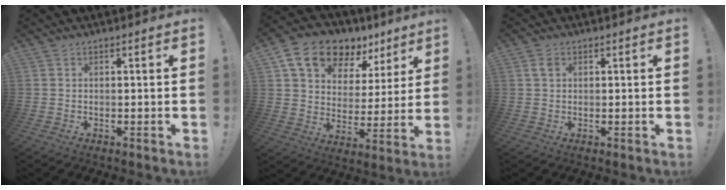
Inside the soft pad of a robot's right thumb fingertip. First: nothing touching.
{"total": 15.2, "force": [10.2, 8.9, 6.8], "torque": [-0.110, -0.064, 0.188]}
{"total": 2.0, "force": [0.8, 1.4, 1.3], "torque": [-0.025, 0.004, 0.013]}